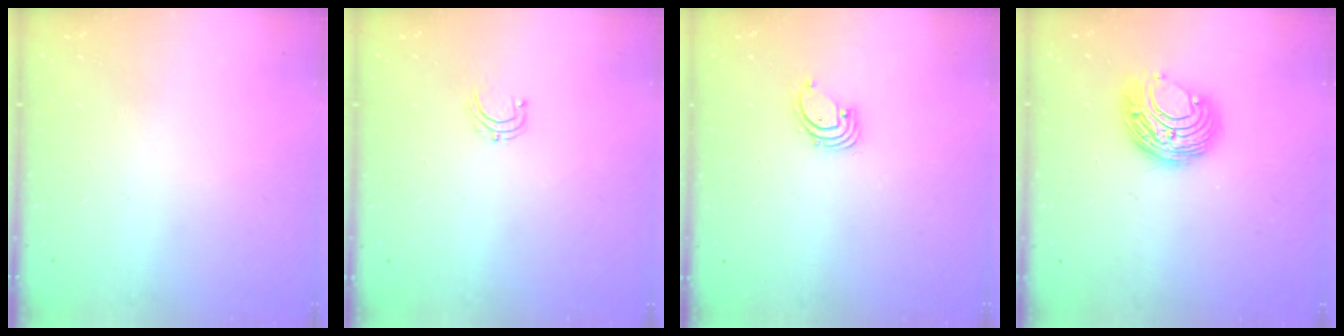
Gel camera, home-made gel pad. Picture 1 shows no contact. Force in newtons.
{"total": 3.6, "press": 3.5, "slide": 0.4}
{"total": 1.4, "press": 1.4, "slide": 0.1}
{"total": 9.0, "press": 9.0, "slide": 0.2}